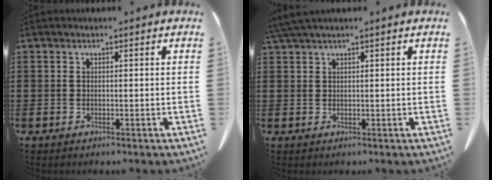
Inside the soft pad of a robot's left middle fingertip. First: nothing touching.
{"total": 1.9, "force": [1.6, -0.1, 1.1], "torque": [-0.026, -0.002, 0.030]}